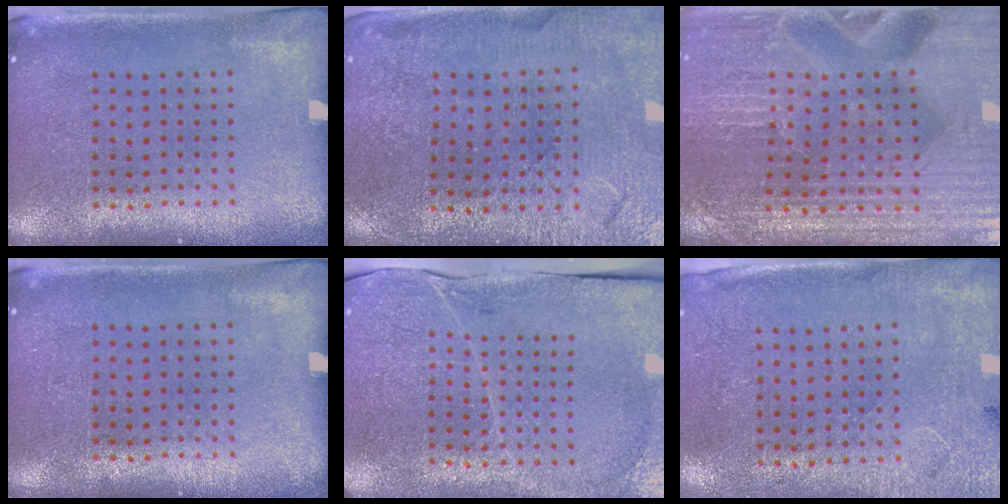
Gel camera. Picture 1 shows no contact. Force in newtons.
{"total": 1.3, "press": 1.3, "slide": 0.1}
{"total": 3.4, "press": 3.3, "slide": 0.3}
{"total": 0.0}
{"total": 3.4, "press": 3.4, "slide": 0.3}
{"total": 2.6, "press": 2.2, "slide": 1.5}